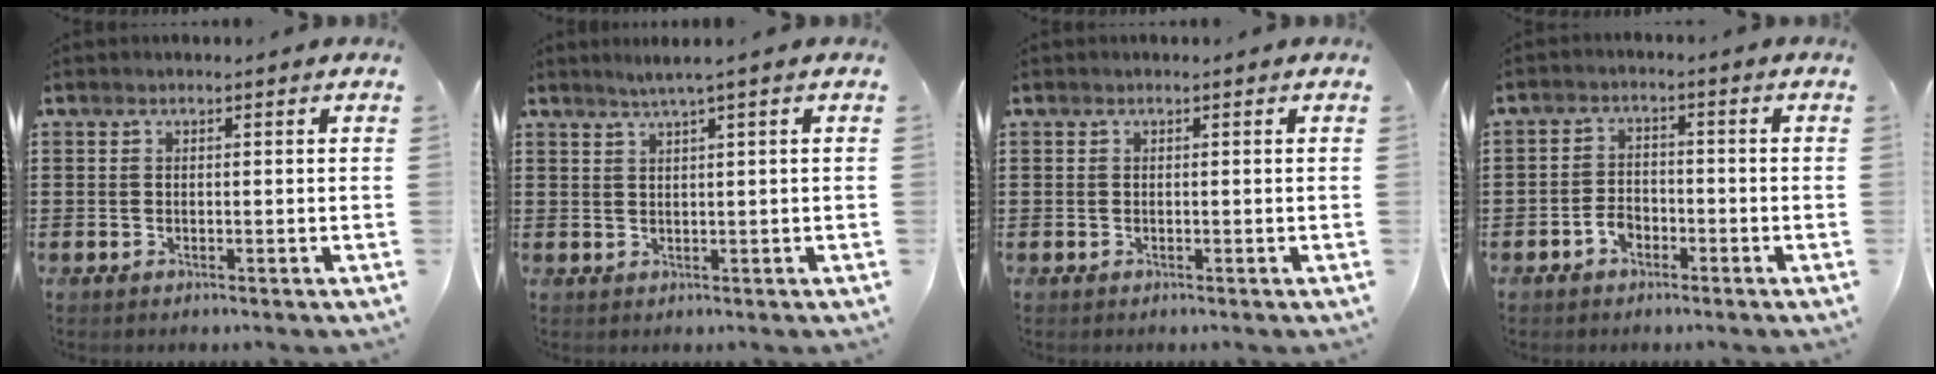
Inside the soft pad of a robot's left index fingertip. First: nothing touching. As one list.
[{"total": 1.8, "force": [1.0, -0.4, 1.4], "torque": [-0.027, -0.003, 0.019]}, {"total": 0.0}, {"total": 2.7, "force": [-1.7, 1.8, 1.2], "torque": [-0.027, 0.003, -0.035]}]